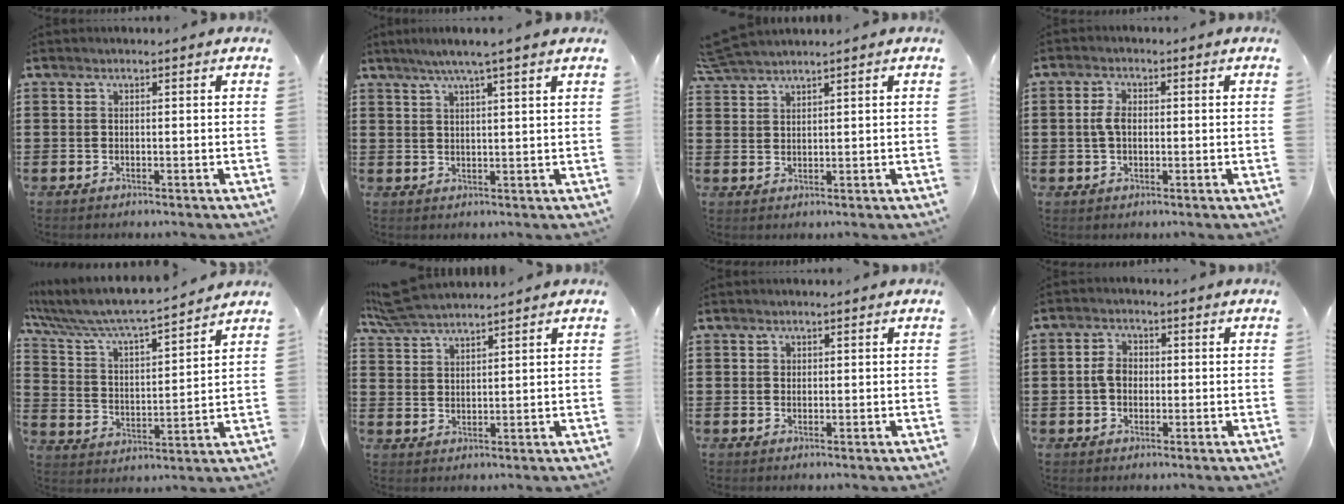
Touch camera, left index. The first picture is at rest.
{"total": 4.1, "force": [3.1, -0.7, 2.6], "torque": [-0.058, -0.006, 0.053]}
{"total": 3.6, "force": [3.4, -0.1, 1.0], "torque": [-0.030, -0.003, 0.067]}
{"total": 3.2, "force": [0.2, 1.9, 2.6], "torque": [-0.061, 0.003, 0.001]}
{"total": 6.6, "force": [6.2, 0.3, 2.2], "torque": [-0.073, -0.045, 0.101]}
{"total": 4.7, "force": [4.4, 0.4, 1.7], "torque": [-0.048, -0.010, 0.081]}
{"total": 0.8, "force": [0.4, 0.6, 0.2], "torque": [-0.006, 0.001, 0.010]}
{"total": 3.5, "force": [-0.1, 2.7, 2.3], "torque": [-0.060, 0.006, -0.007]}